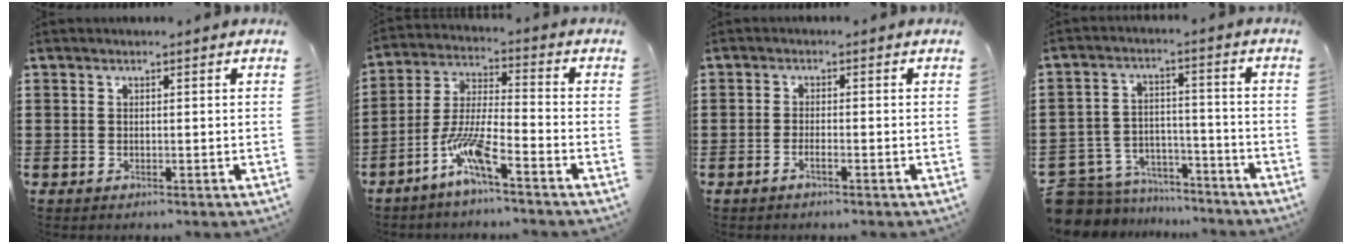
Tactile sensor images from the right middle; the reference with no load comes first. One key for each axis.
{"total": 8.2, "fx": -5.3, "fy": 1.0, "fz": 6.2, "tx": -0.140, "ty": -0.012, "tz": -0.104}
{"total": 1.4, "fx": -0.9, "fy": 0.2, "fz": 1.1, "tx": -0.019, "ty": -0.002, "tz": -0.017}
{"total": 6.5, "fx": -6.0, "fy": 2.4, "fz": 0.7, "tx": -0.034, "ty": 0.010, "tz": -0.123}